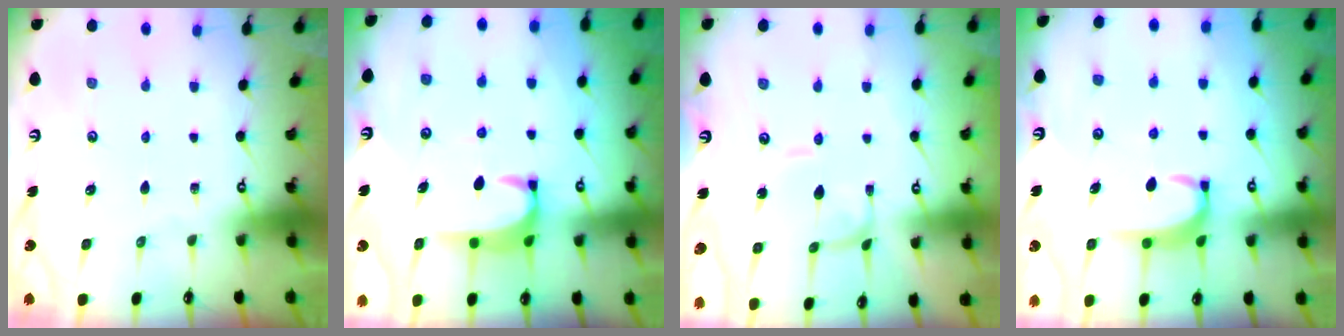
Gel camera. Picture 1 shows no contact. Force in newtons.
{"total": 2.7, "press": 2.6, "slide": 0.7}
{"total": 2.1, "press": 2.1, "slide": 0.1}
{"total": 3.3, "press": 3.3, "slide": 0.4}